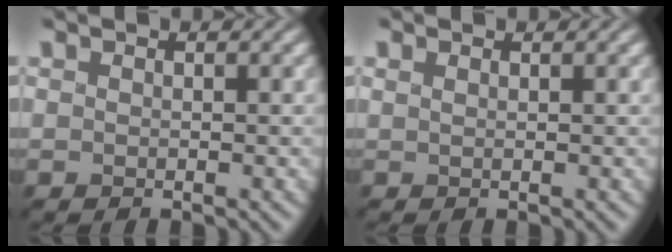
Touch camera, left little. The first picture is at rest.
{"total": 0.0}